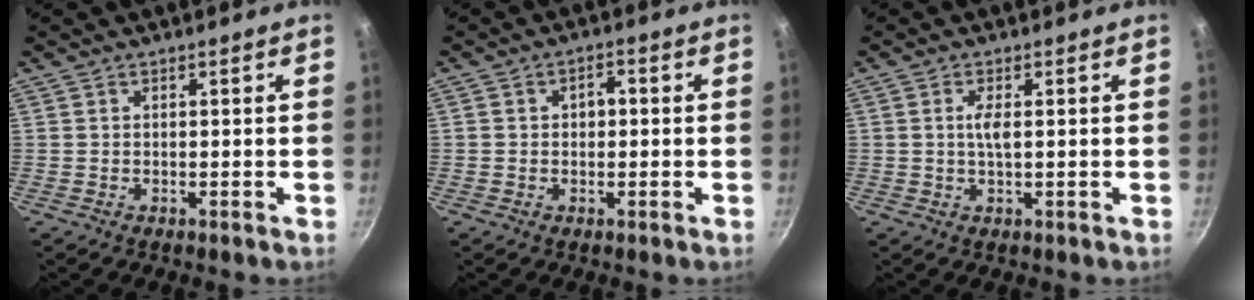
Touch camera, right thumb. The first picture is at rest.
{"total": 2.9, "force": [0.0, 2.1, 2.0], "torque": [-0.010, 0.010, -0.003]}
{"total": 2.6, "force": [0.4, 0.7, 2.4], "torque": [-0.055, 0.001, 0.009]}